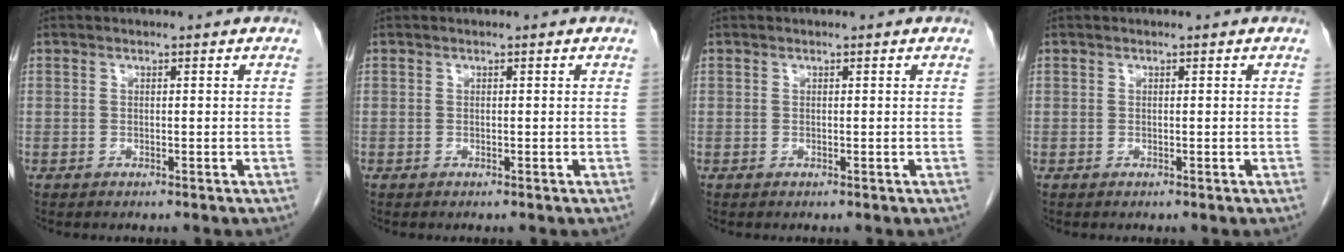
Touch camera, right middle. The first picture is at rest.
{"total": 0.0}
{"total": 0.0}
{"total": 0.0}